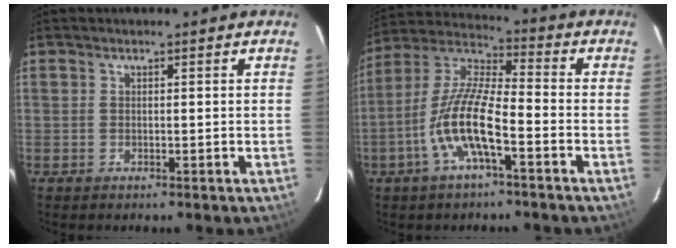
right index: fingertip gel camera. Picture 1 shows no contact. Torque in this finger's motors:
{"motor_torque": [1.45, -0.57, 0.85, 0.21]}